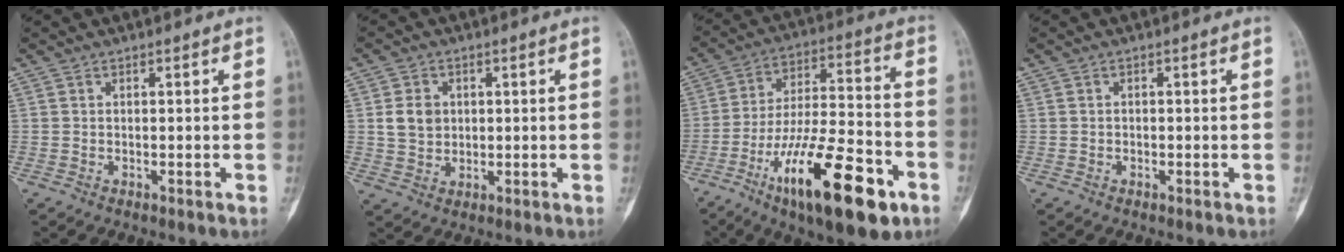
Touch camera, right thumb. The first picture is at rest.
{"total": 5.3, "force": [0.9, 4.3, 2.8], "torque": [-0.034, -0.004, 0.021]}
{"total": 23.4, "force": [-11.2, 7.6, 19.1], "torque": [-0.311, 0.054, -0.181]}
{"total": 0.5, "force": [-0.2, 0.4, 0.2], "torque": [-0.001, 0.002, -0.005]}